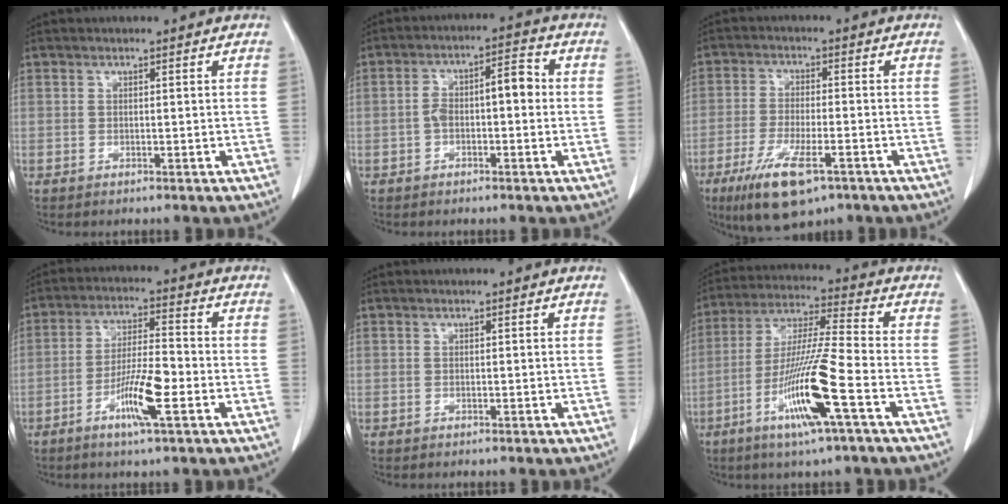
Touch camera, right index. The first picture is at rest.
{"total": 6.3, "force": [-0.4, 2.5, 5.8], "torque": [-0.104, 0.039, -0.007]}
{"total": 10.7, "force": [-6.1, 2.9, 8.3], "torque": [-0.155, -0.022, -0.099]}
{"total": 8.5, "force": [-3.5, 0.7, 7.7], "torque": [-0.146, -0.005, -0.063]}
{"total": 0.0}
{"total": 13.9, "force": [-5.6, -0.4, 12.7], "torque": [-0.253, -0.014, -0.107]}